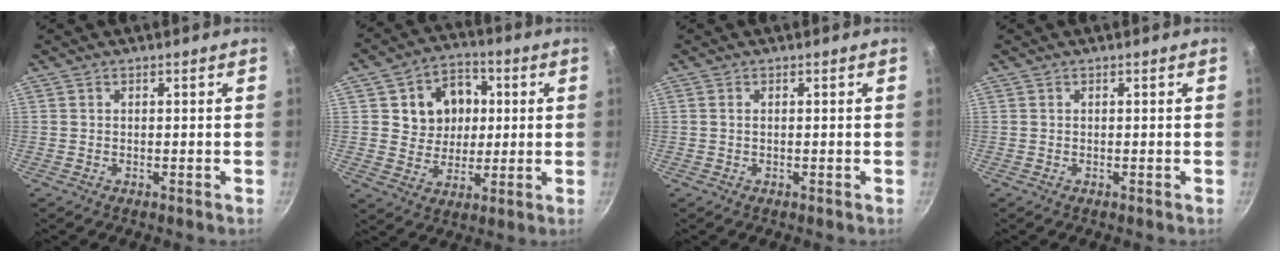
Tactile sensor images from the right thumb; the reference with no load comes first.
{"total": 11.9, "force": [2.3, 10.3, 5.7], "torque": [-0.053, 0.002, 0.036]}
{"total": 0.0}
{"total": 0.0}